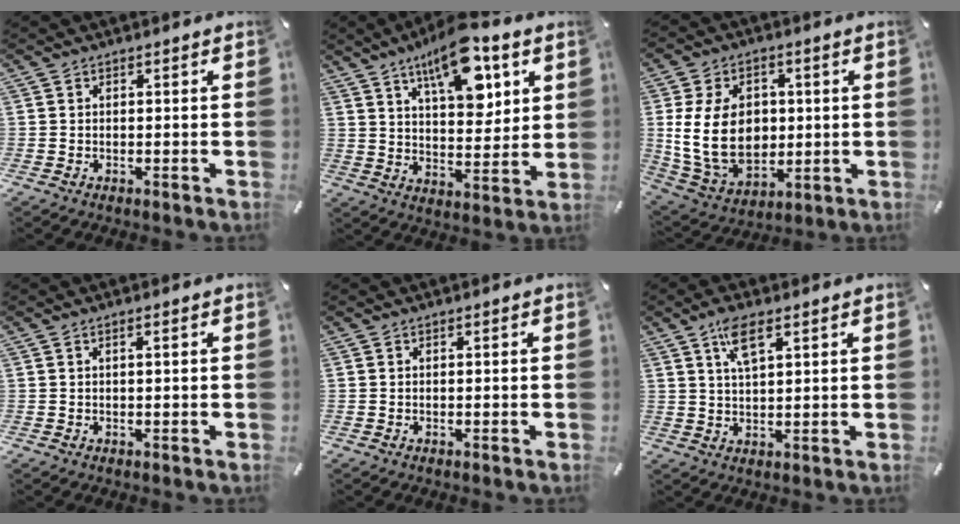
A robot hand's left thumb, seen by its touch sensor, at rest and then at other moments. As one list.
[{"total": 14.8, "force": [8.6, 6.9, 10.0], "torque": [-0.146, -0.039, 0.145]}, {"total": 15.8, "force": [1.0, 11.6, 10.6], "torque": [-0.226, 0.002, 0.018]}, {"total": 0.9, "force": [0.2, 0.1, 0.9], "torque": [-0.016, 0.000, 0.004]}, {"total": 0.0}, {"total": 6.3, "force": [3.5, 2.3, 4.7], "torque": [-0.094, 0.002, 0.060]}]